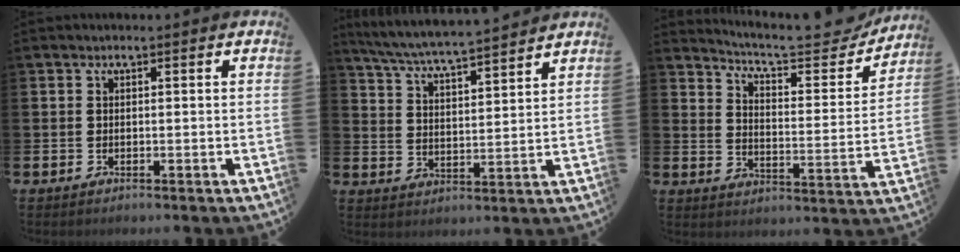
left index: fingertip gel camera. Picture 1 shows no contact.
{"total": 6.2, "force": [6.0, -0.2, 1.5], "torque": [-0.054, -0.043, 0.104]}
{"total": 7.0, "force": [6.6, 1.0, 2.1], "torque": [-0.058, -0.055, 0.108]}